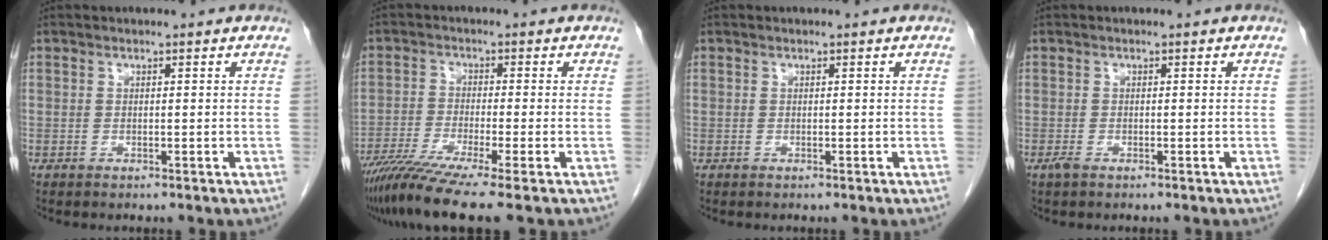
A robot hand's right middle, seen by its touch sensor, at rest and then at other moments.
{"total": 10.7, "force": [-7.9, -1.1, 7.1], "torque": [-0.118, -0.032, -0.128]}
{"total": 0.0}
{"total": 0.8, "force": [-0.6, 0.2, 0.6], "torque": [-0.017, -0.003, -0.010]}